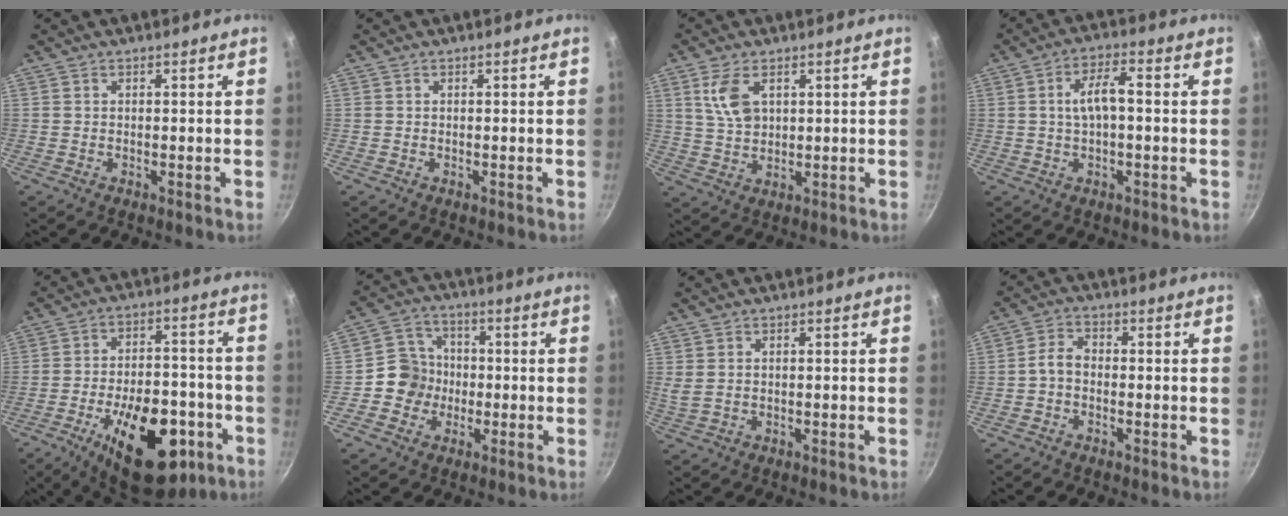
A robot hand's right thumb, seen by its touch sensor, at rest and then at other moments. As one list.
[{"total": 0.0}, {"total": 7.1, "force": [2.9, 4.0, 5.0], "torque": [-0.090, -0.013, 0.061]}, {"total": 6.5, "force": [0.2, 2.8, 5.9], "torque": [-0.102, 0.026, 0.000]}, {"total": 21.5, "force": [-9.2, 11.1, 16.0], "torque": [-0.201, 0.042, -0.126]}, {"total": 8.0, "force": [-1.6, 7.4, 2.6], "torque": [-0.008, 0.023, -0.047]}, {"total": 1.8, "force": [0.3, 1.1, 1.4], "torque": [-0.027, -0.001, 0.011]}, {"total": 3.4, "force": [-1.1, 2.4, 2.2], "torque": [-0.041, 0.023, -0.031]}]